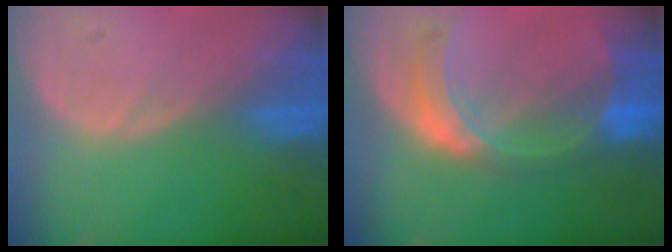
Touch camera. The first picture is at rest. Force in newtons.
{"total": 7.6, "press": 6.6, "slide": 3.8}